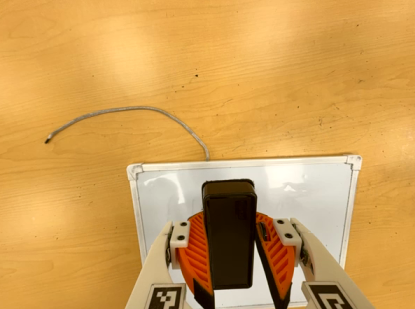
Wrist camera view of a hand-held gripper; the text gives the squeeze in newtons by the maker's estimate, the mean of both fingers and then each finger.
{"total": 8.5, "left": 8.7, "right": 8.3}